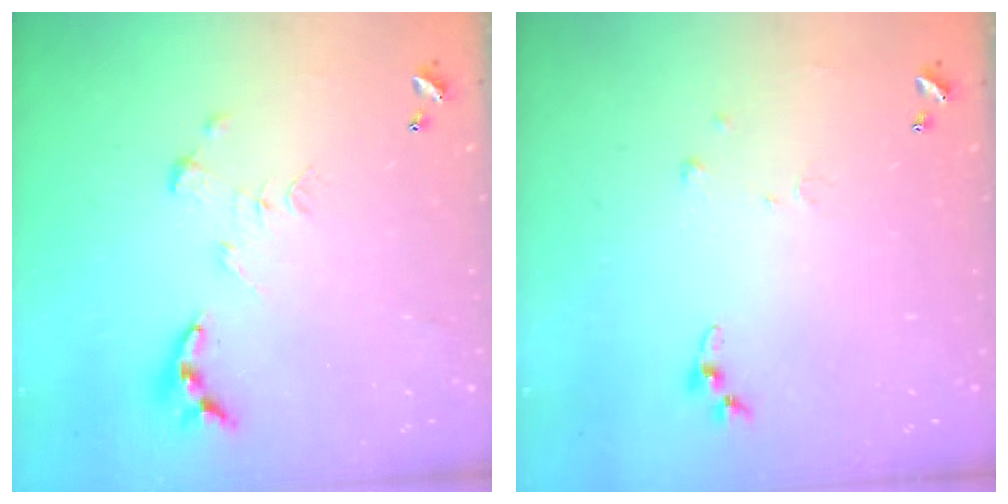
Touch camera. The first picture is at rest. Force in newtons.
{"total": 5.1, "press": 5.0, "slide": 0.8}